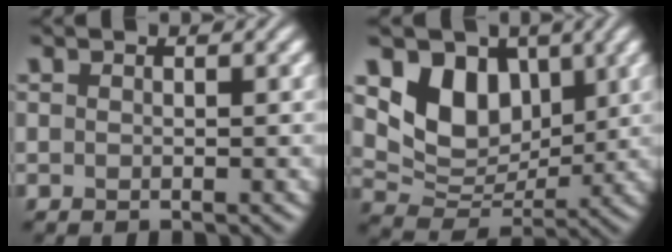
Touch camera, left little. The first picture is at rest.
{"total": 6.5, "force": [2.5, 4.8, 3.7], "torque": [-0.061, -0.012, 0.041]}